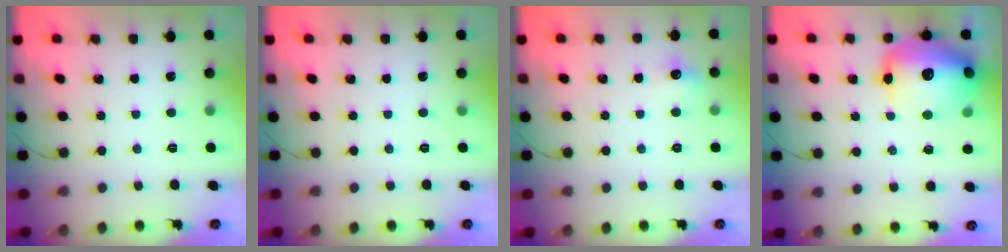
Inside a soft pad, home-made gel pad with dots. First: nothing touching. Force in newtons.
{"total": 0.0}
{"total": 6.0, "press": 5.9, "slide": 1.1}
{"total": 20.4, "press": 19.4, "slide": 6.3}